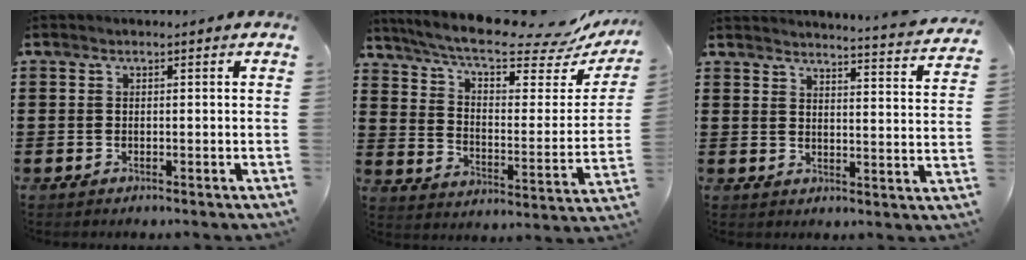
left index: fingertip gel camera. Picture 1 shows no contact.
{"total": 10.9, "force": [9.2, 1.2, 5.7], "torque": [-0.131, -0.060, 0.154]}
{"total": 3.4, "force": [3.3, -0.8, 0.6], "torque": [-0.021, -0.034, 0.050]}